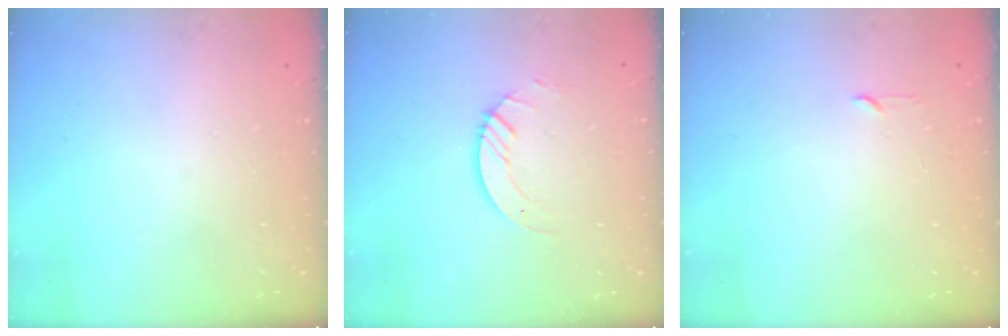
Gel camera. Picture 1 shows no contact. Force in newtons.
{"total": 3.0, "press": 3.0, "slide": 0.3}
{"total": 2.3, "press": 2.2, "slide": 0.3}